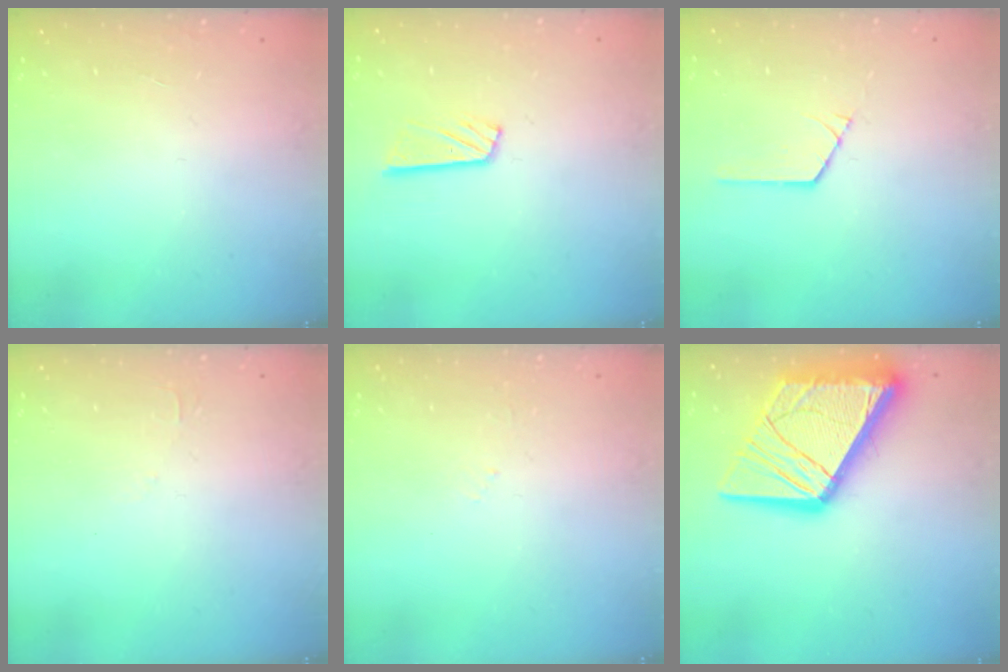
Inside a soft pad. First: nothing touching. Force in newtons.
{"total": 7.3, "press": 7.3, "slide": 0.4}
{"total": 1.1, "press": 1.0, "slide": 0.1}
{"total": 2.3, "press": 2.3, "slide": 0.4}
{"total": 3.1, "press": 3.1, "slide": 0.4}
{"total": 24.9, "press": 24.8, "slide": 2.8}